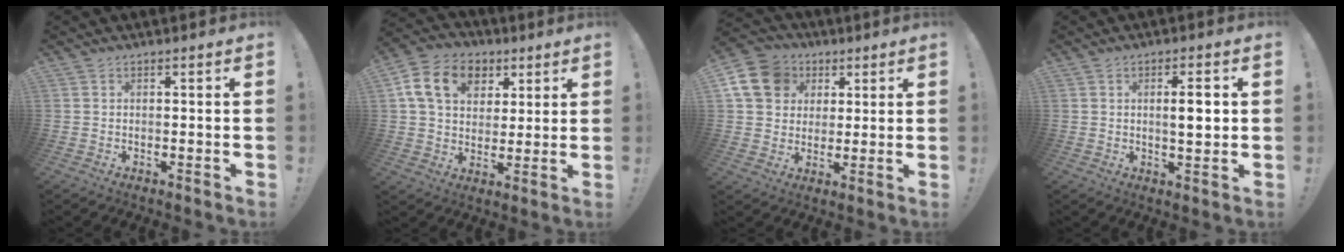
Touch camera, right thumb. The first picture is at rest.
{"total": 15.4, "force": [5.7, 11.5, 8.4], "torque": [-0.126, -0.010, 0.112]}
{"total": 14.2, "force": [4.6, 11.9, 6.1], "torque": [-0.094, -0.012, 0.095]}
{"total": 5.3, "force": [0.6, 1.2, 5.1], "torque": [-0.073, -0.006, 0.003]}